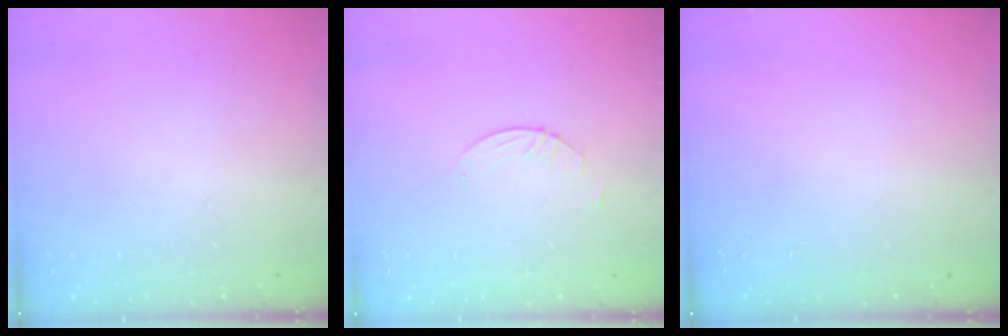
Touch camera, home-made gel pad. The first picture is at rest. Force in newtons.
{"total": 0.8, "press": 0.8, "slide": 0.2}
{"total": 0.0}